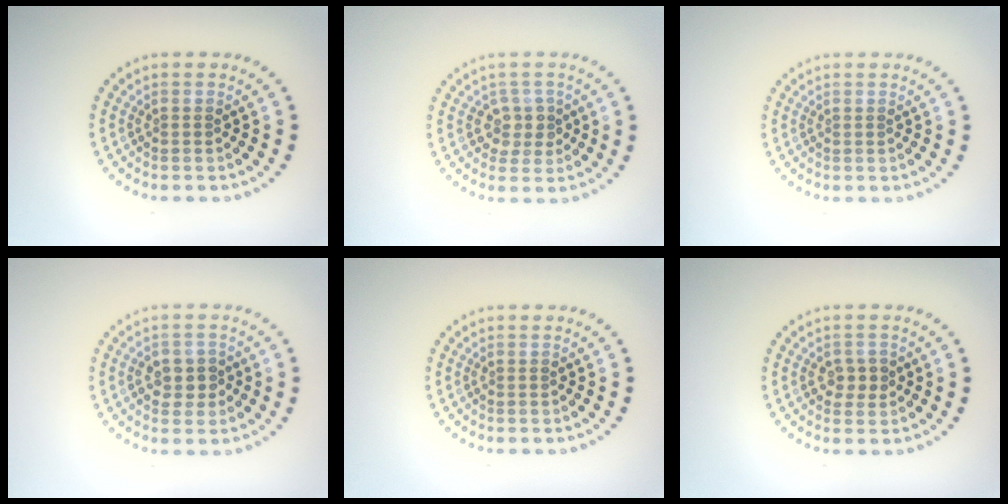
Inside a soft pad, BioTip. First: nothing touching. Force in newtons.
{"total": 2.3, "press": 2.1, "slide": 0.9}
{"total": 0.0}
{"total": 1.9, "press": 1.8, "slide": 0.2}
{"total": 0.0}
{"total": 1.8, "press": 1.8, "slide": 0.3}